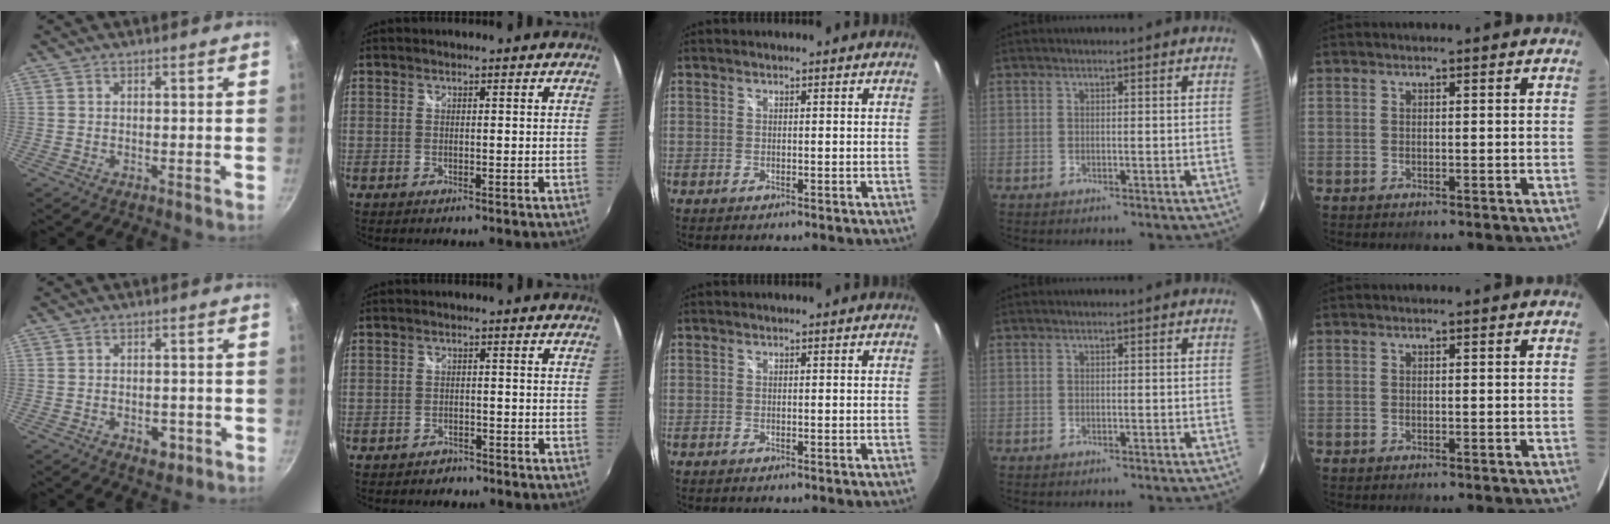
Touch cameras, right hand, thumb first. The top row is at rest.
{"thumb": {"total": 4.1, "force": [-1.7, 2.5, 2.7], "torque": [-0.024, 0.011, -0.017]}, "index": {"total": 3.2, "force": [-2.6, 1.7, 0.2], "torque": [-0.013, 0.001, -0.043]}}